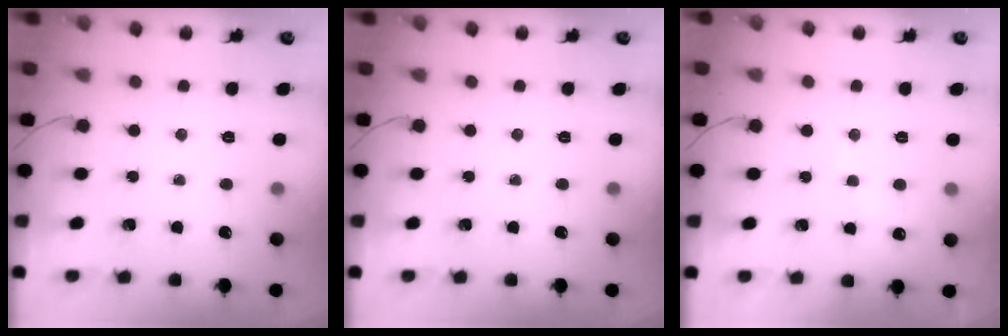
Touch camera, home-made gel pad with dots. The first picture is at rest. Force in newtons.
{"total": 0.0}
{"total": 5.8, "press": 5.7, "slide": 1.0}